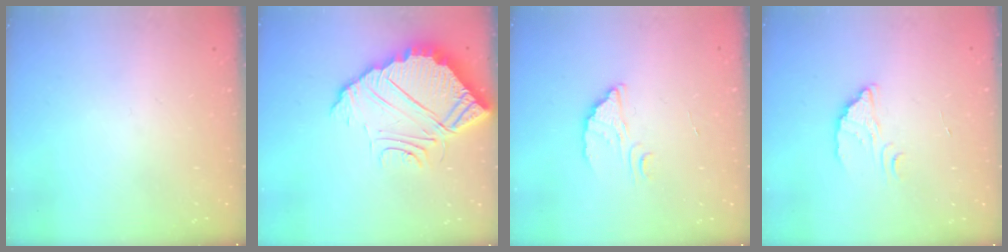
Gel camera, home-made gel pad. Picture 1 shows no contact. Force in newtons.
{"total": 9.9, "press": 9.9, "slide": 0.6}
{"total": 2.4, "press": 2.4, "slide": 0.1}
{"total": 2.7, "press": 2.7, "slide": 0.2}